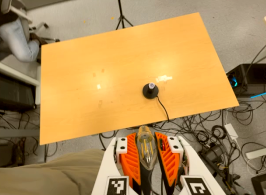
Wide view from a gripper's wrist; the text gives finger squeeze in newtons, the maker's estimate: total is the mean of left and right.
{"total": 21.4, "left": 23.6, "right": 19.2}